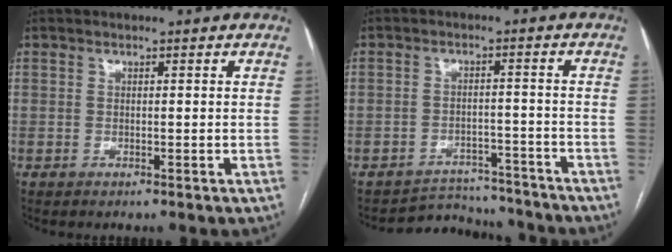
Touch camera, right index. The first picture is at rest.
{"total": 7.9, "force": [-7.4, 2.6, -1.2], "torque": [0.029, 0.028, -0.100]}